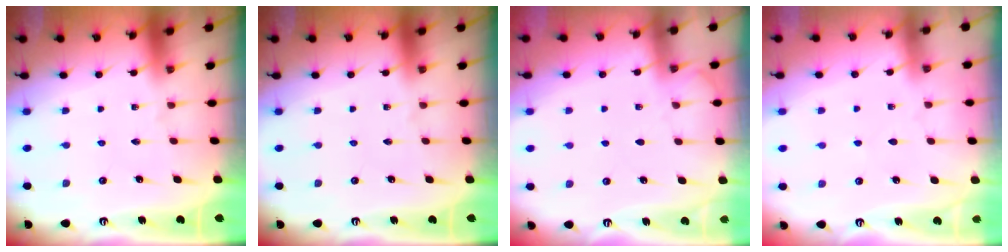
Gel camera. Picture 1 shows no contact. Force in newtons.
{"total": 0.0}
{"total": 3.6, "press": 3.6, "slide": 0.5}
{"total": 2.8, "press": 2.8, "slide": 0.4}